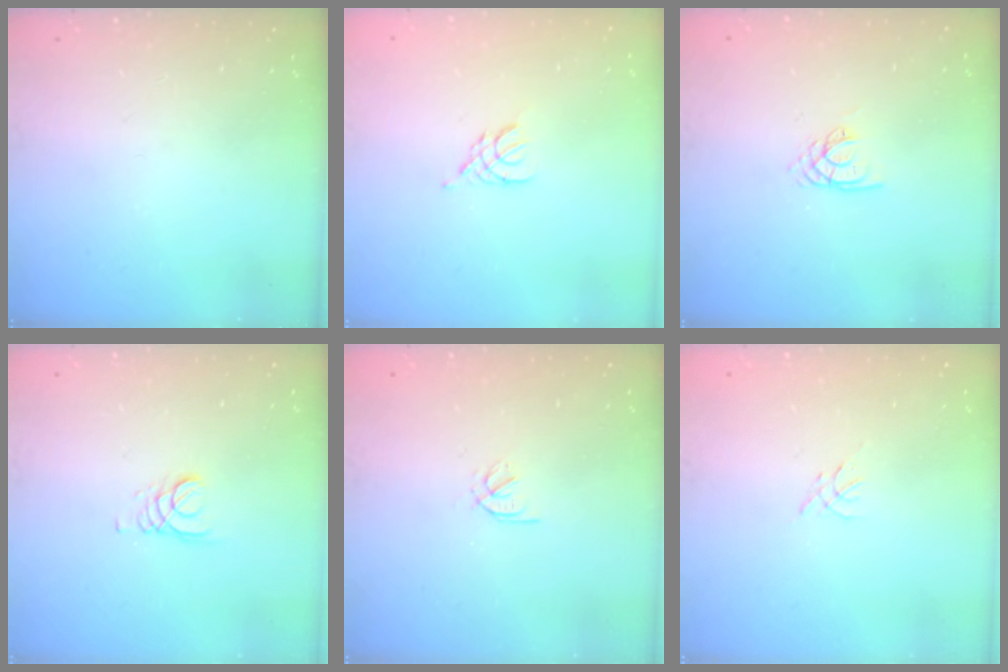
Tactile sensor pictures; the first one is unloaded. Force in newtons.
{"total": 2.9, "press": 2.8, "slide": 0.6}
{"total": 2.2, "press": 2.2, "slide": 0.2}
{"total": 2.4, "press": 2.4, "slide": 0.2}
{"total": 1.7, "press": 1.6, "slide": 0.6}
{"total": 0.0}